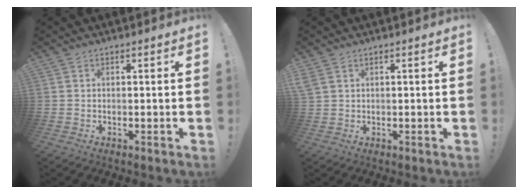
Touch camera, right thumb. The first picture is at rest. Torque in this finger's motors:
{"motor_torque": [1.00, 1.00, 0.89, 0.30, 0.08]}